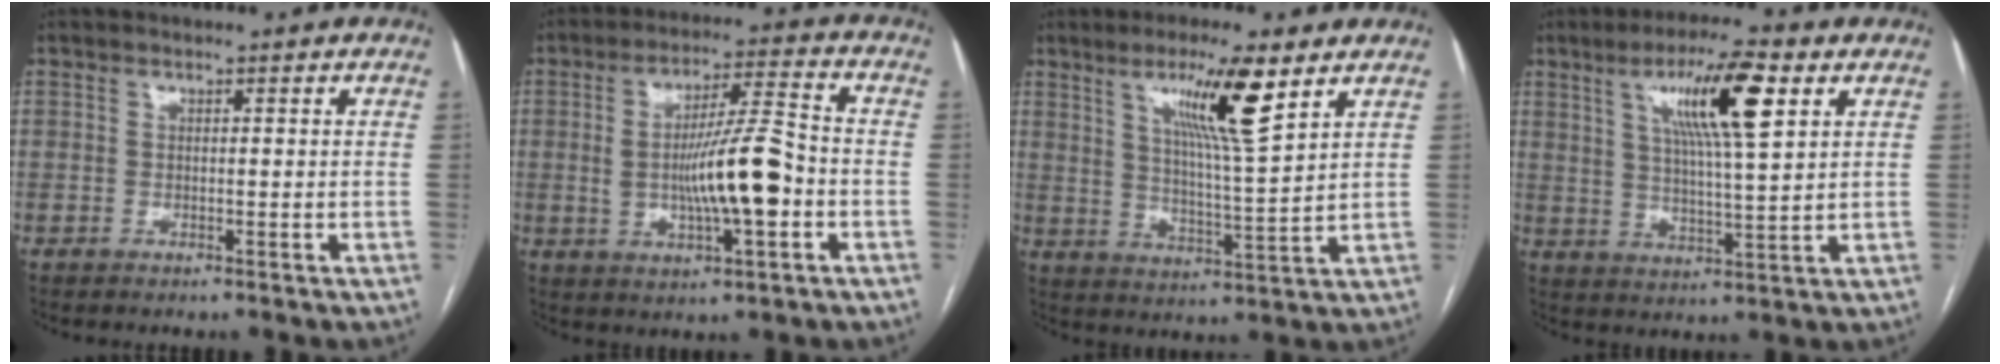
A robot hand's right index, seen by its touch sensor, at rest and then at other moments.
{"total": 11.5, "force": [-1.6, 1.7, 11.2], "torque": [-0.198, 0.009, -0.026]}
{"total": 10.8, "force": [5.9, 0.0, 9.1], "torque": [-0.160, -0.007, 0.102]}
{"total": 11.9, "force": [5.0, 1.0, 10.8], "torque": [-0.189, 0.009, 0.084]}